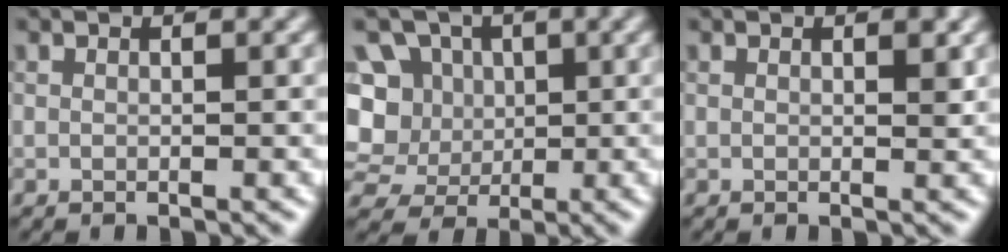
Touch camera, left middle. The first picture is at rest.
{"total": 10.4, "force": [0.7, 9.5, 4.3], "torque": [-0.104, 0.036, -0.008]}
{"total": 0.9, "force": [0.4, 0.3, 0.8], "torque": [-0.006, -0.001, 0.011]}